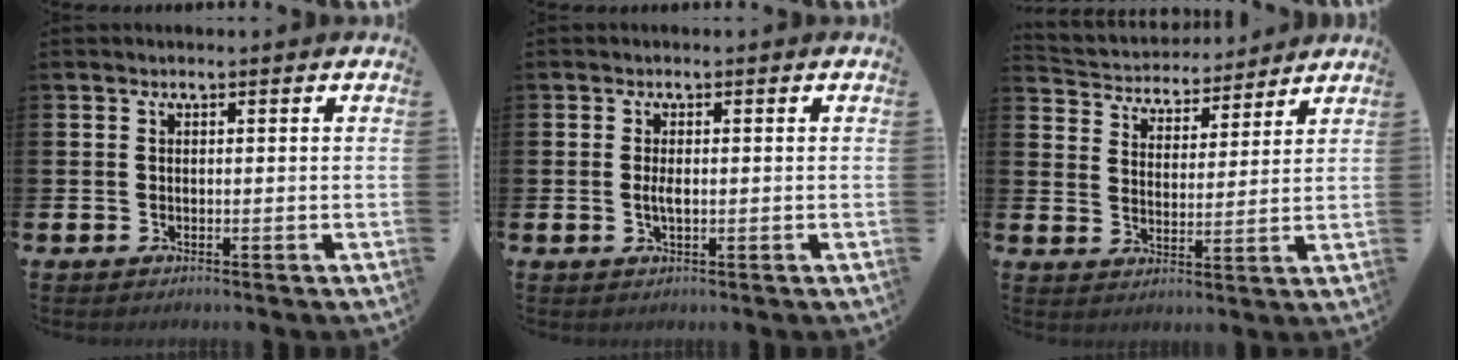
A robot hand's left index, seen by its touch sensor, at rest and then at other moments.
{"total": 1.8, "force": [-0.1, 0.7, 1.7], "torque": [-0.031, 0.002, -0.003]}
{"total": 4.5, "force": [4.2, 1.5, -0.2], "torque": [-0.028, -0.033, 0.071]}